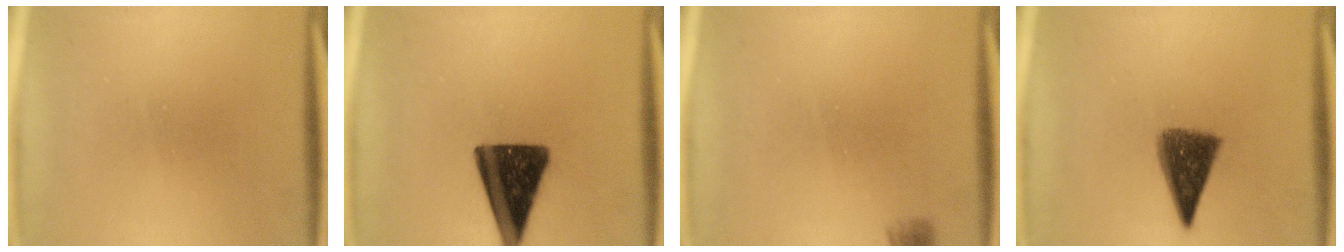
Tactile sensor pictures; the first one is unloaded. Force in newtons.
{"total": 13.8}
{"total": 2.9}
{"total": 7.9}